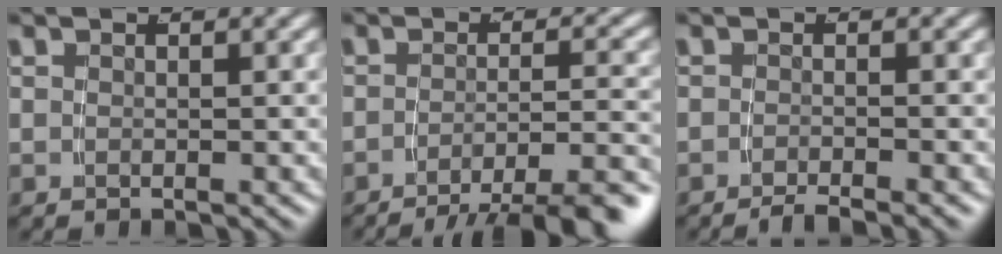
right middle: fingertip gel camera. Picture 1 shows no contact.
{"total": 8.6, "force": [-6.6, 2.3, 5.1], "torque": [-0.057, -0.011, -0.098]}
{"total": 2.3, "force": [-2.1, 0.1, 1.0], "torque": [-0.011, 0.005, -0.040]}